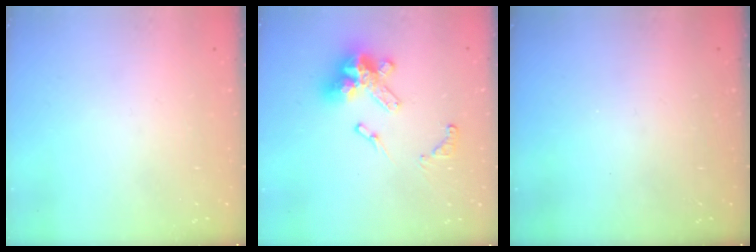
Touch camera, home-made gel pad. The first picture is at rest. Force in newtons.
{"total": 14.1, "press": 14.1, "slide": 0.9}
{"total": 0.0}